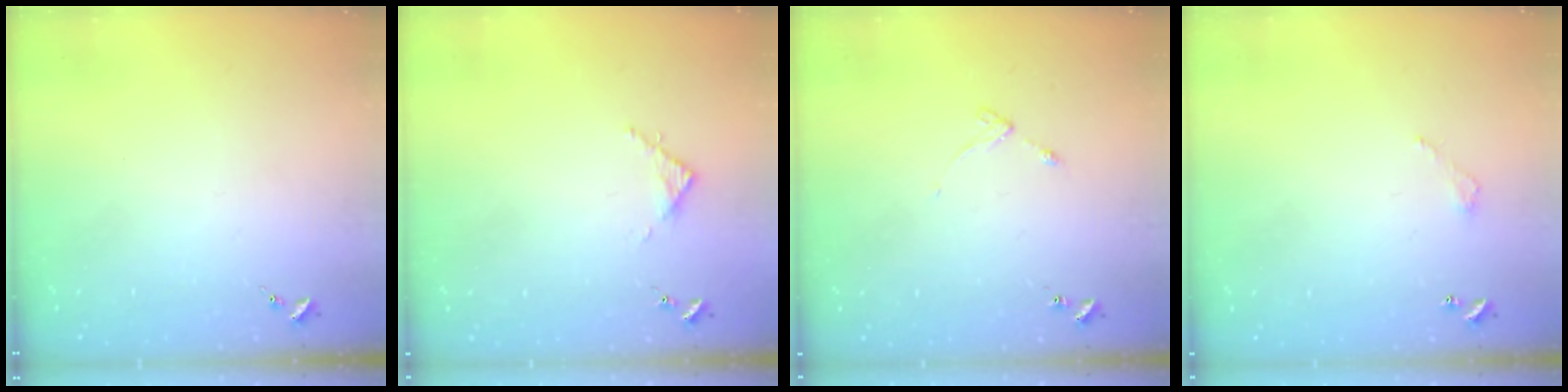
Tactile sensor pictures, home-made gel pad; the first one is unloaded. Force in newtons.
{"total": 2.8, "press": 2.8, "slide": 0.4}
{"total": 4.0, "press": 3.9, "slide": 0.5}
{"total": 3.1, "press": 3.0, "slide": 0.3}